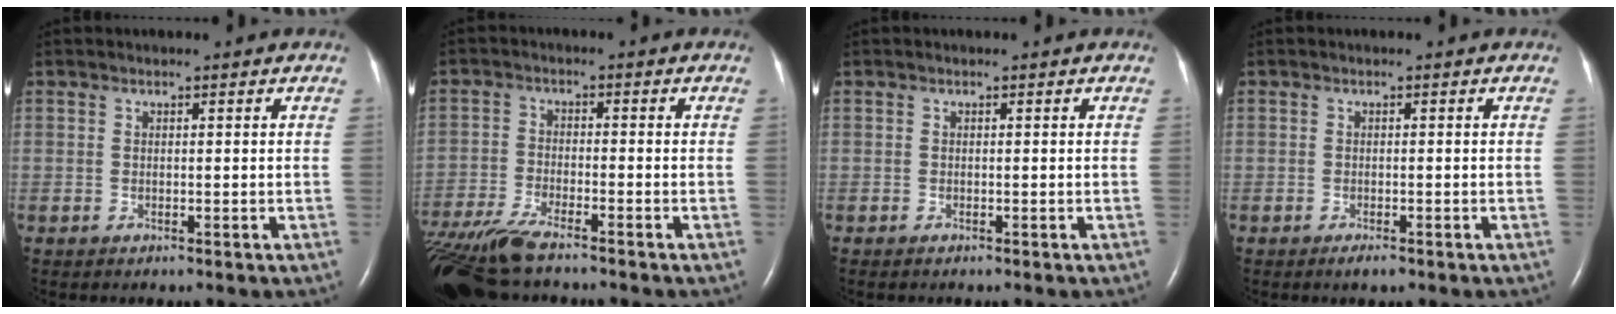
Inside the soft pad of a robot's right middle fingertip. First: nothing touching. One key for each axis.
{"total": 10.7, "fx": -8.9, "fy": 1.5, "fz": 5.8, "tx": -0.113, "ty": -0.027, "tz": -0.156}
{"total": 0.0}
{"total": 1.3, "fx": -0.9, "fy": 0.4, "fz": 0.8, "tx": -0.017, "ty": -0.002, "tz": -0.012}